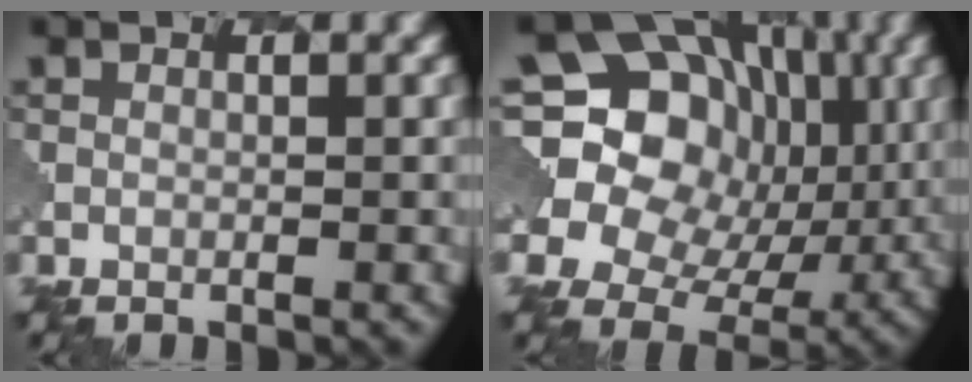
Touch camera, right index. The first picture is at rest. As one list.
[{"total": 17.7, "force": [4.0, 15.0, 8.5], "torque": [-0.182, 0.039, 0.058]}]